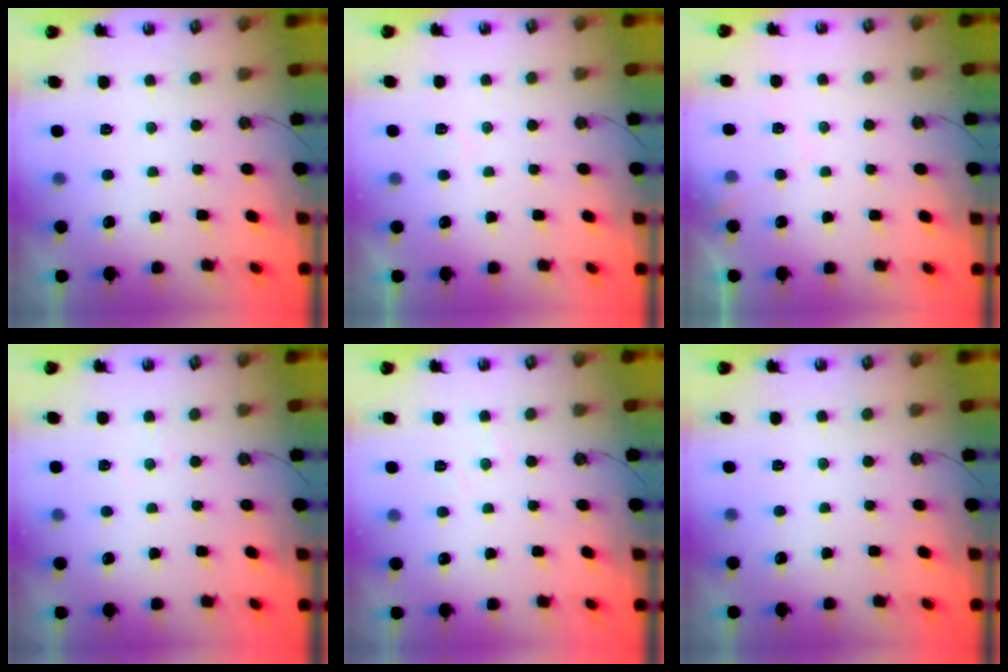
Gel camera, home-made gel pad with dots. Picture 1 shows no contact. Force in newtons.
{"total": 4.3, "press": 4.3, "slide": 0.8}
{"total": 4.9, "press": 4.9, "slide": 0.7}
{"total": 2.2, "press": 2.2, "slide": 0.4}
{"total": 3.2, "press": 3.1, "slide": 0.6}
{"total": 0.0}